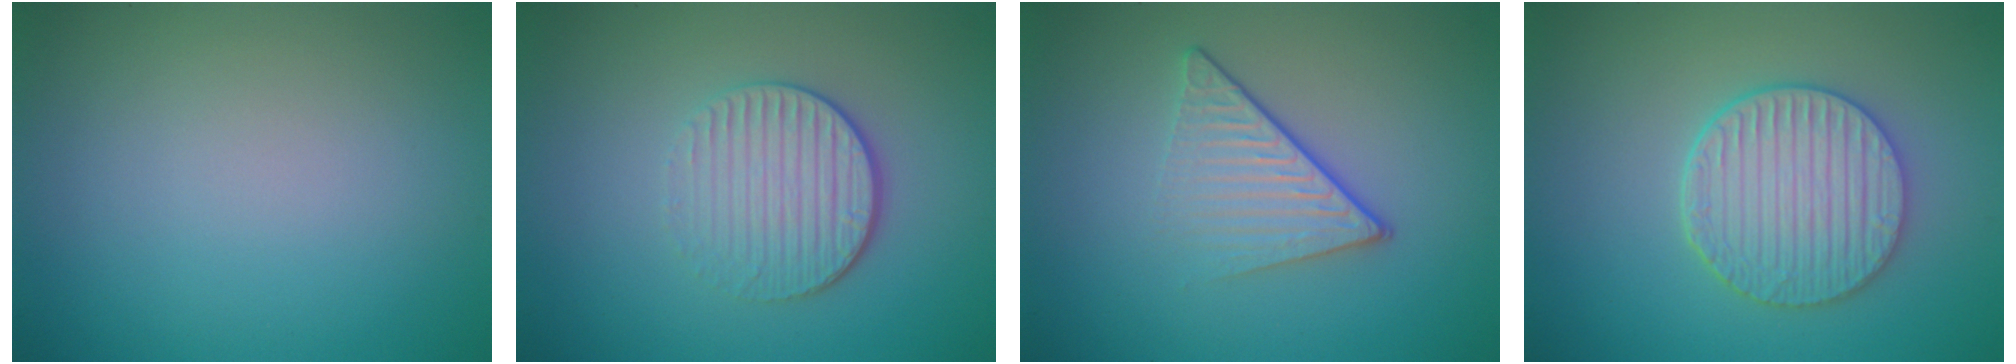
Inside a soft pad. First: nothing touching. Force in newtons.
{"total": 3.8, "press": 2.9, "slide": 2.5}
{"total": 4.2, "press": 2.7, "slide": 3.2}
{"total": 5.2, "press": 4.3, "slide": 2.9}